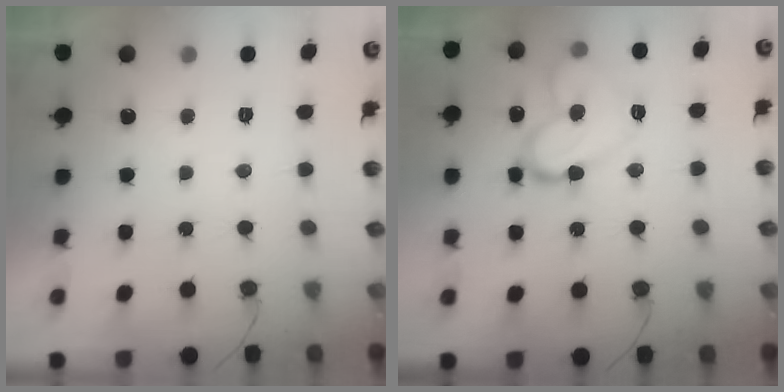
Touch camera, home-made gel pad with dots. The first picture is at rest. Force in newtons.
{"total": 13.5, "press": 13.4, "slide": 1.3}